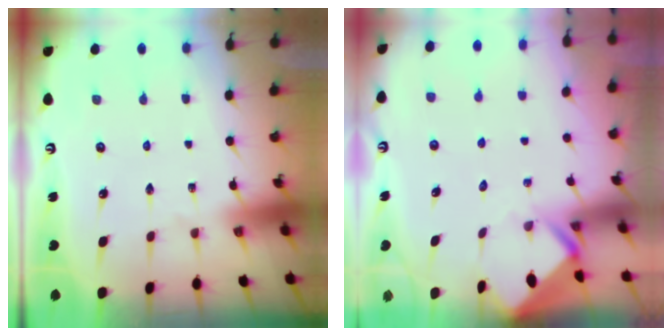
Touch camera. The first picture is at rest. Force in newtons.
{"total": 2.6, "press": 2.6, "slide": 0.1}